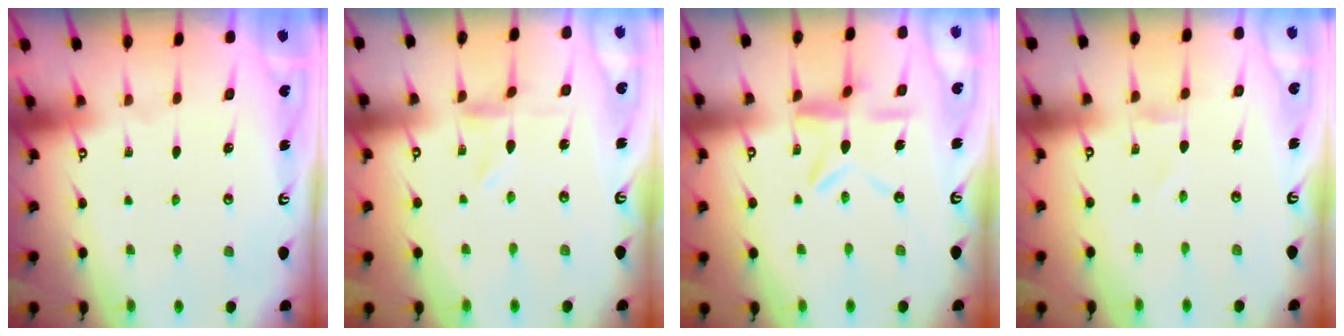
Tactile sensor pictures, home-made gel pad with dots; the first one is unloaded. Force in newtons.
{"total": 0.0}
{"total": 9.4, "press": 9.4, "slide": 0.8}
{"total": 0.0}